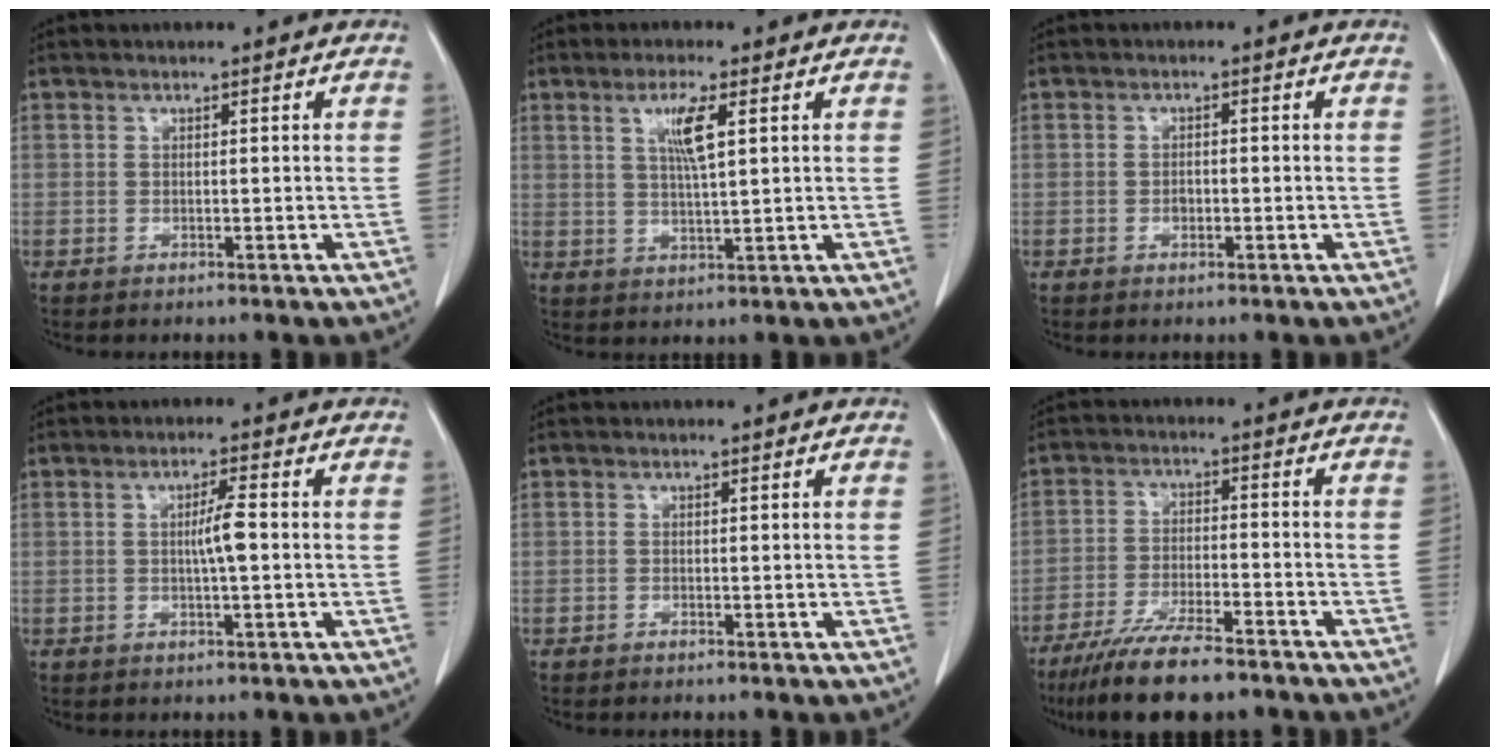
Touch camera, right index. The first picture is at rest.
{"total": 5.1, "force": [1.9, 0.3, 4.7], "torque": [-0.090, -0.002, 0.036]}
{"total": 1.3, "force": [-0.6, 0.7, 0.9], "torque": [-0.015, 0.003, -0.010]}
{"total": 3.4, "force": [-0.2, 0.0, 3.3], "torque": [-0.059, 0.000, -0.005]}
{"total": 0.0}
{"total": 12.1, "force": [-9.8, 1.9, 6.8], "torque": [-0.115, -0.026, -0.161]}